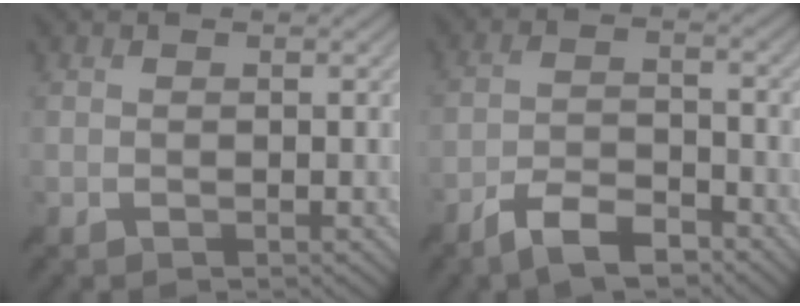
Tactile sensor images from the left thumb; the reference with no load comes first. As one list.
[{"total": 6.3, "force": [-4.9, 1.8, 3.5], "torque": [-0.071, -0.002, -0.094]}]